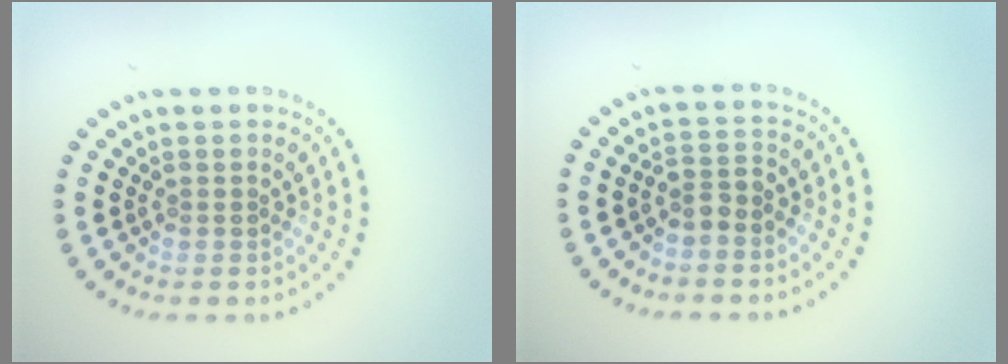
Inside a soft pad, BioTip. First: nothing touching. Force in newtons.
{"total": 1.6, "press": 1.3, "slide": 1.0}